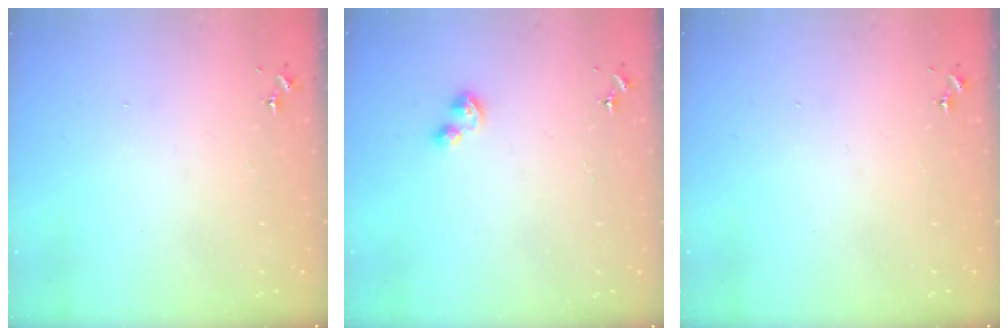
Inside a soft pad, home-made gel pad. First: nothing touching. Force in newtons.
{"total": 4.2, "press": 4.2, "slide": 0.4}
{"total": 0.0}